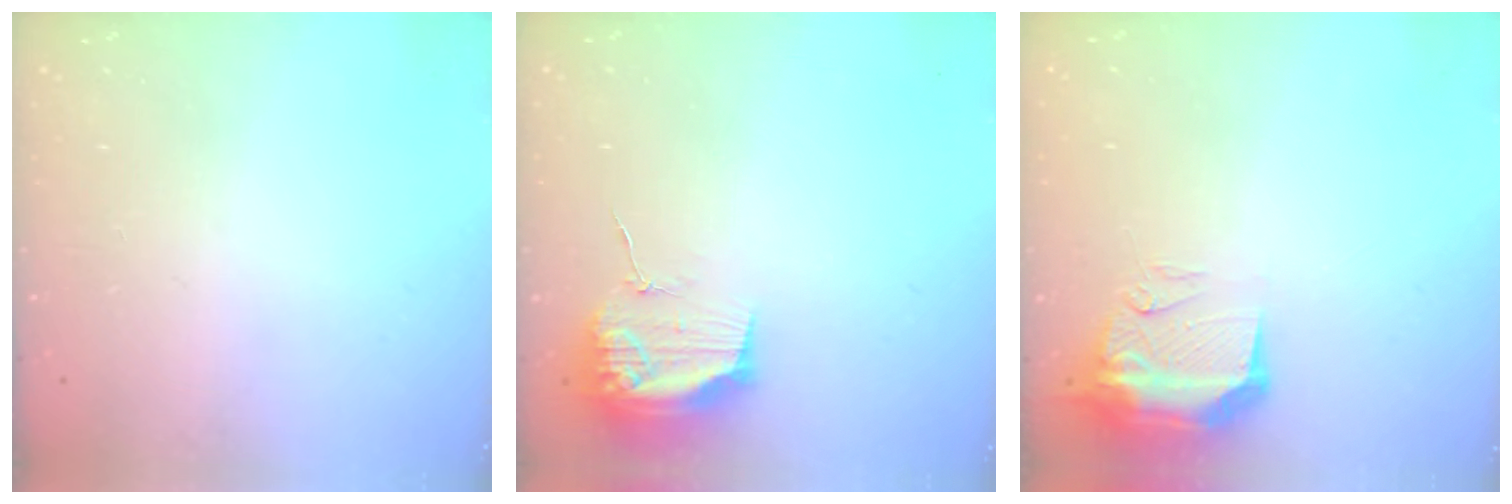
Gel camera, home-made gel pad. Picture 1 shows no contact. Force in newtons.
{"total": 13.9, "press": 13.9, "slide": 0.1}
{"total": 11.0, "press": 10.9, "slide": 1.1}